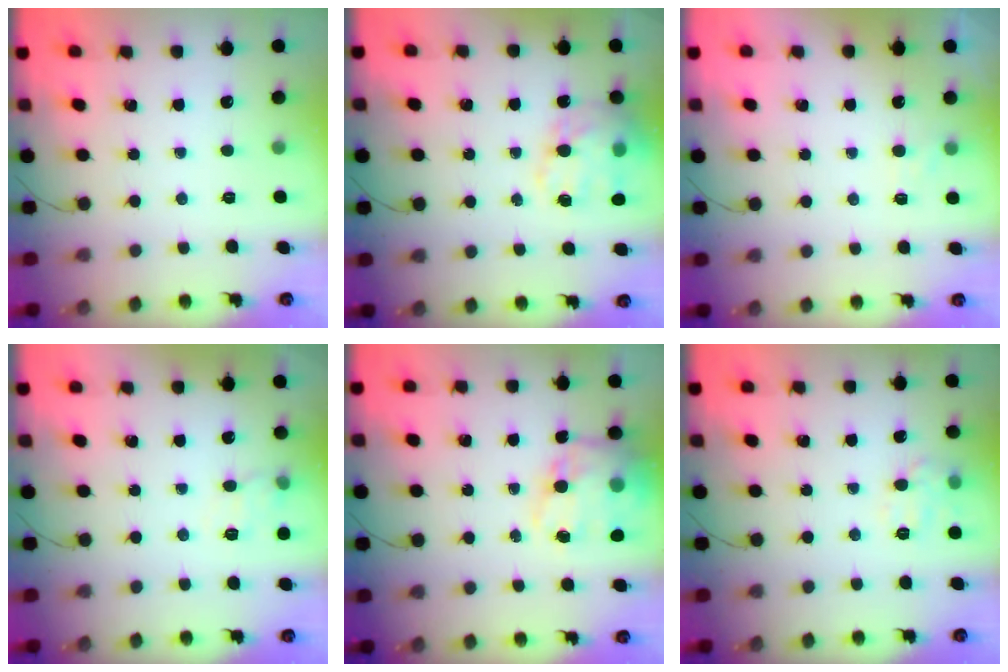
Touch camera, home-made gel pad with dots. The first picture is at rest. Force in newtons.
{"total": 18.1, "press": 17.7, "slide": 3.8}
{"total": 3.5, "press": 3.3, "slide": 1.2}
{"total": 9.3, "press": 9.2, "slide": 1.6}
{"total": 16.8, "press": 16.5, "slide": 3.4}
{"total": 8.3, "press": 8.2, "slide": 0.6}